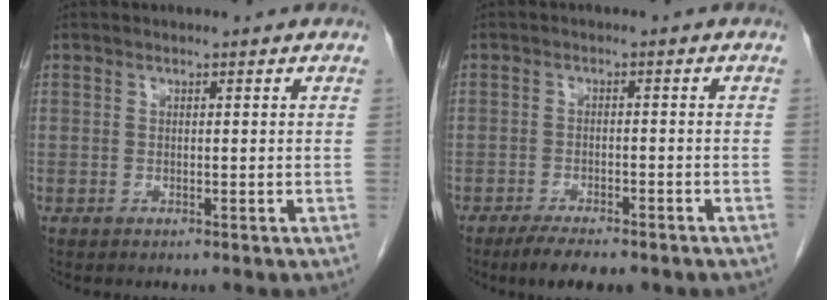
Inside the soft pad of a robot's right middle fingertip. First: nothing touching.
{"total": 6.3, "force": [-4.8, 1.6, 3.7], "torque": [-0.056, -0.010, -0.070]}